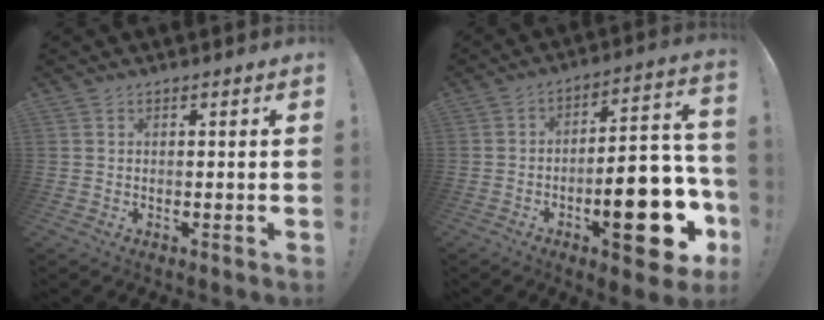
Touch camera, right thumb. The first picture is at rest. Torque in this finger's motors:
{"motor_torque": [1.29, 1.66, 1.50, -1.27, 0.53]}